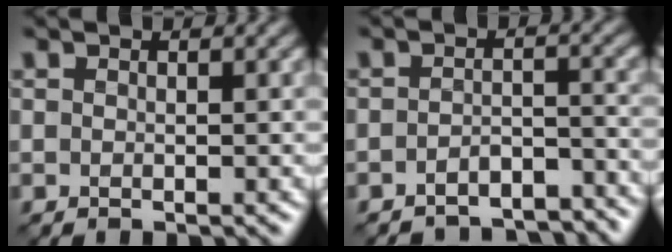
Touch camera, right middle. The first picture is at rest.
{"total": 5.1, "force": [-4.9, 1.0, 1.0], "torque": [-0.018, -0.009, -0.070]}